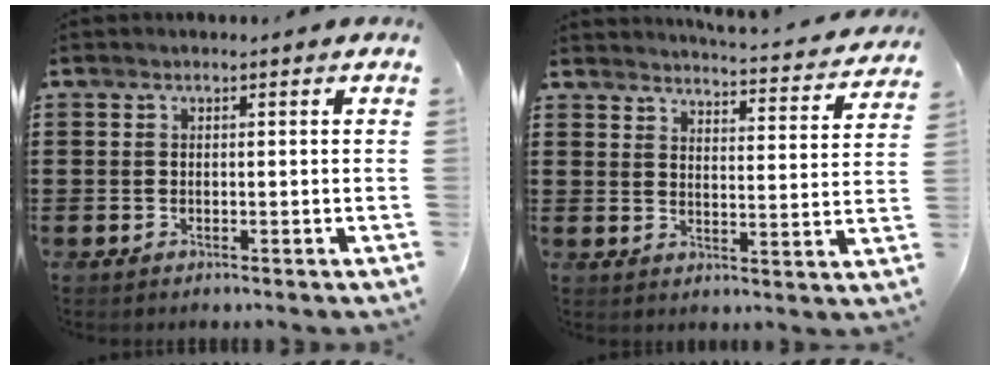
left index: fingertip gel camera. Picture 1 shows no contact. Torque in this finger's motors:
{"motor_torque": [2.14, 0.00, -0.05, 0.01]}